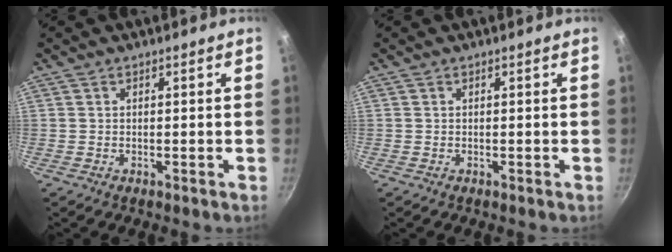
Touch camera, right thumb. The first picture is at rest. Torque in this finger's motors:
{"motor_torque": [0.00, 0.00, 0.18, 0.18, 0.00]}